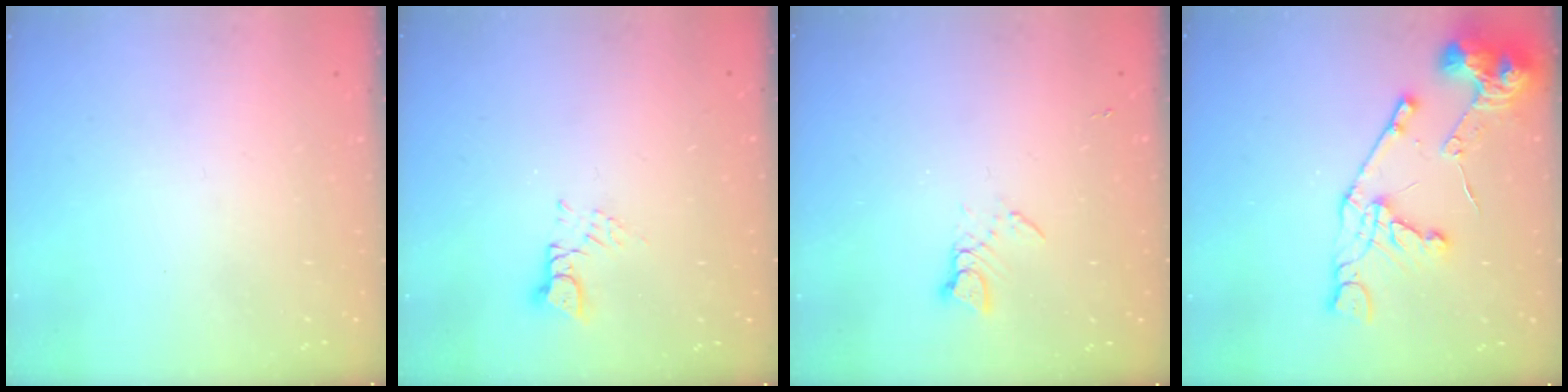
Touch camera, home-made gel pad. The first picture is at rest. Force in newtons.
{"total": 3.0, "press": 3.0, "slide": 0.4}
{"total": 3.8, "press": 3.8, "slide": 0.5}
{"total": 16.2, "press": 16.1, "slide": 1.8}